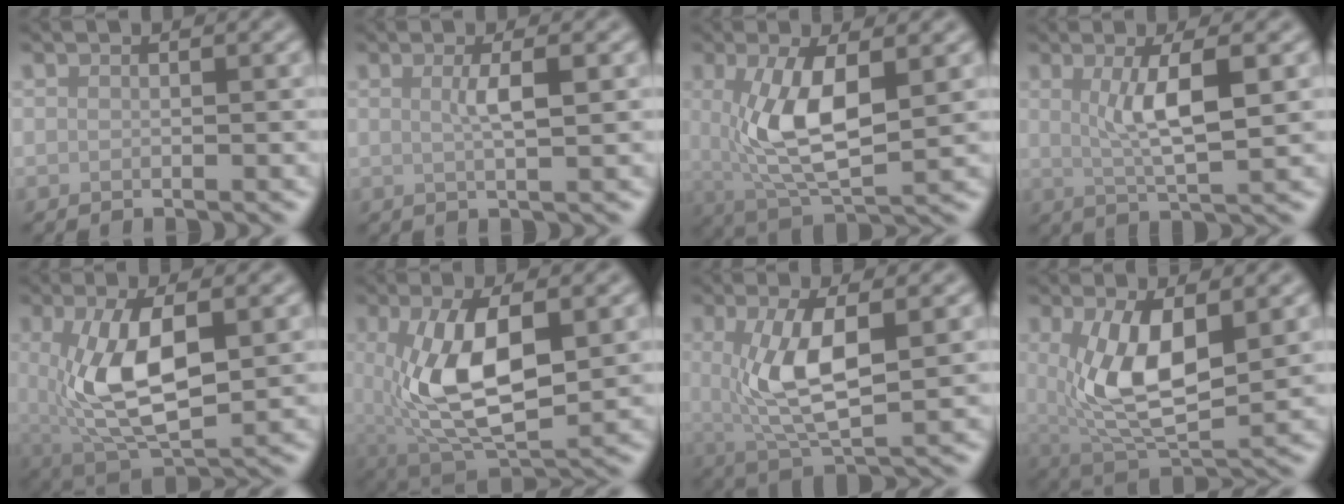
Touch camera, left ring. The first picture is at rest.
{"total": 2.3, "force": [0.4, 0.5, 2.2], "torque": [-0.038, 0.001, 0.003]}
{"total": 7.3, "force": [0.7, 2.9, 6.7], "torque": [-0.141, -0.008, 0.017]}
{"total": 4.8, "force": [0.9, 1.0, 4.6], "torque": [-0.084, -0.002, 0.019]}
{"total": 8.6, "force": [0.5, 3.9, 7.6], "torque": [-0.159, -0.007, 0.014]}
{"total": 9.5, "force": [0.5, 4.6, 8.3], "torque": [-0.170, -0.011, 0.018]}
{"total": 6.5, "force": [0.7, 2.3, 6.0], "torque": [-0.128, -0.007, 0.017]}
{"total": 8.1, "force": [1.1, 3.6, 7.2], "torque": [-0.145, -0.013, 0.024]}